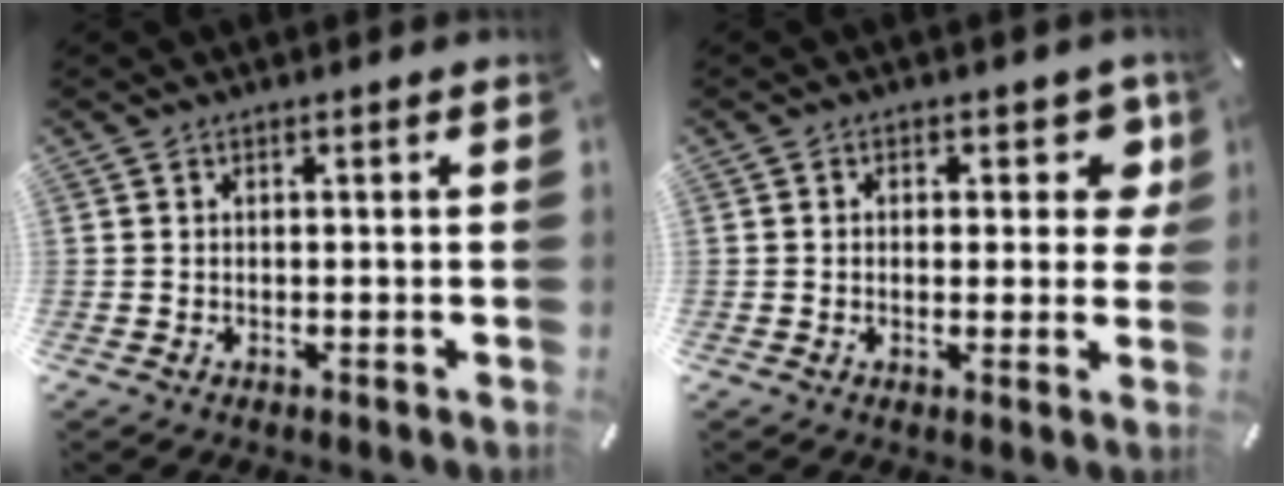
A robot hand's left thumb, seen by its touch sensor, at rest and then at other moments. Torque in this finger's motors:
{"motor_torque": [0.01, -0.29, 0.11, 0.06, -0.01]}